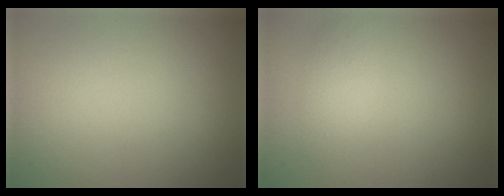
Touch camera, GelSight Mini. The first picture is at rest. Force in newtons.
{"total": 1.6, "press": 1.6, "slide": 0.1}